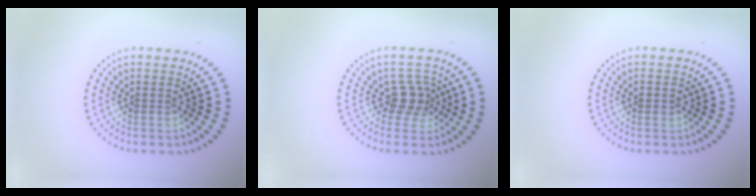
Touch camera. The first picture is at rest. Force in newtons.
{"total": 2.7, "press": 2.1, "slide": 1.7}
{"total": 1.0, "press": 1.0, "slide": 0.3}